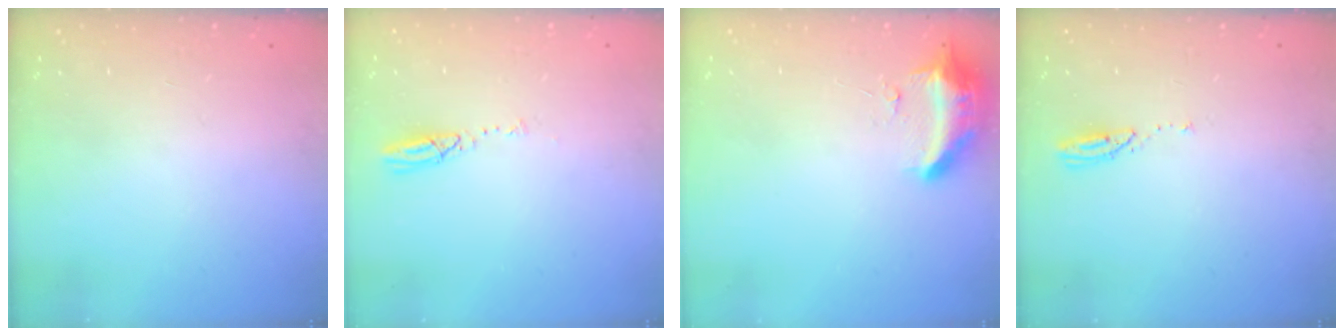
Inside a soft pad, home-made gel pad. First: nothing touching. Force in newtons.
{"total": 3.6, "press": 3.6, "slide": 0.2}
{"total": 9.5, "press": 9.4, "slide": 1.8}
{"total": 3.0, "press": 2.9, "slide": 0.3}